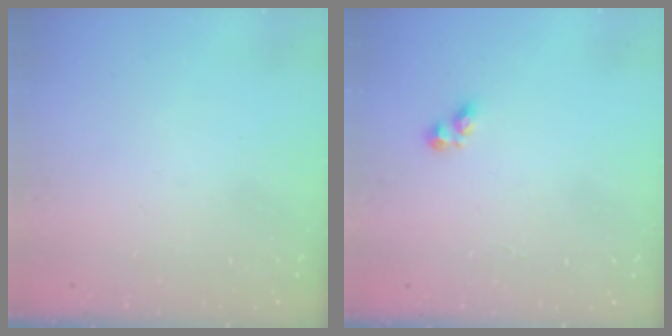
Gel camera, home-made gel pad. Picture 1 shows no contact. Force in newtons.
{"total": 3.0, "press": 2.9, "slide": 0.6}